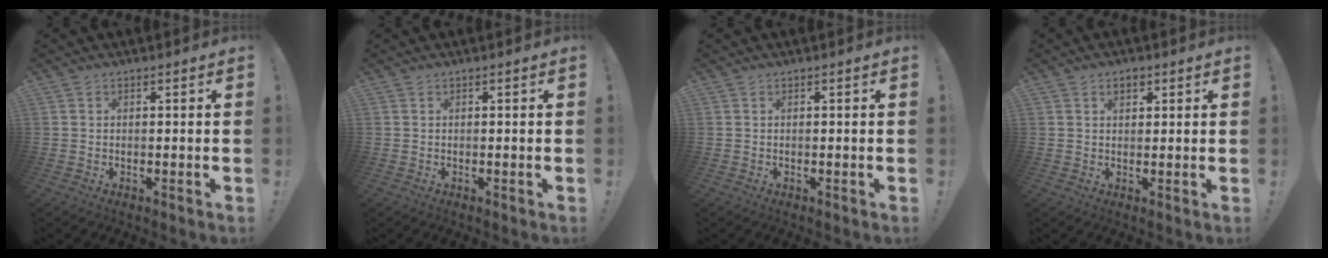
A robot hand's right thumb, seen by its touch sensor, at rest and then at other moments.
{"total": 0.0}
{"total": 0.0}
{"total": 2.8, "force": [1.5, 1.6, 1.7], "torque": [-0.016, -0.004, 0.022]}